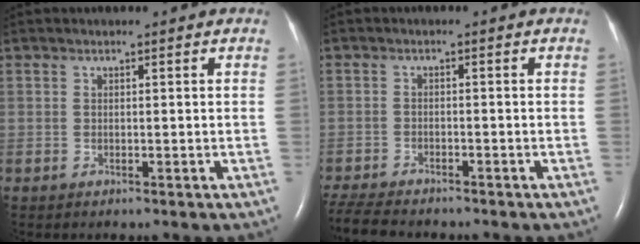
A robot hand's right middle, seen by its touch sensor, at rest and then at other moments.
{"total": 8.1, "force": [-7.3, 1.7, 3.1], "torque": [-0.058, -0.014, -0.120]}